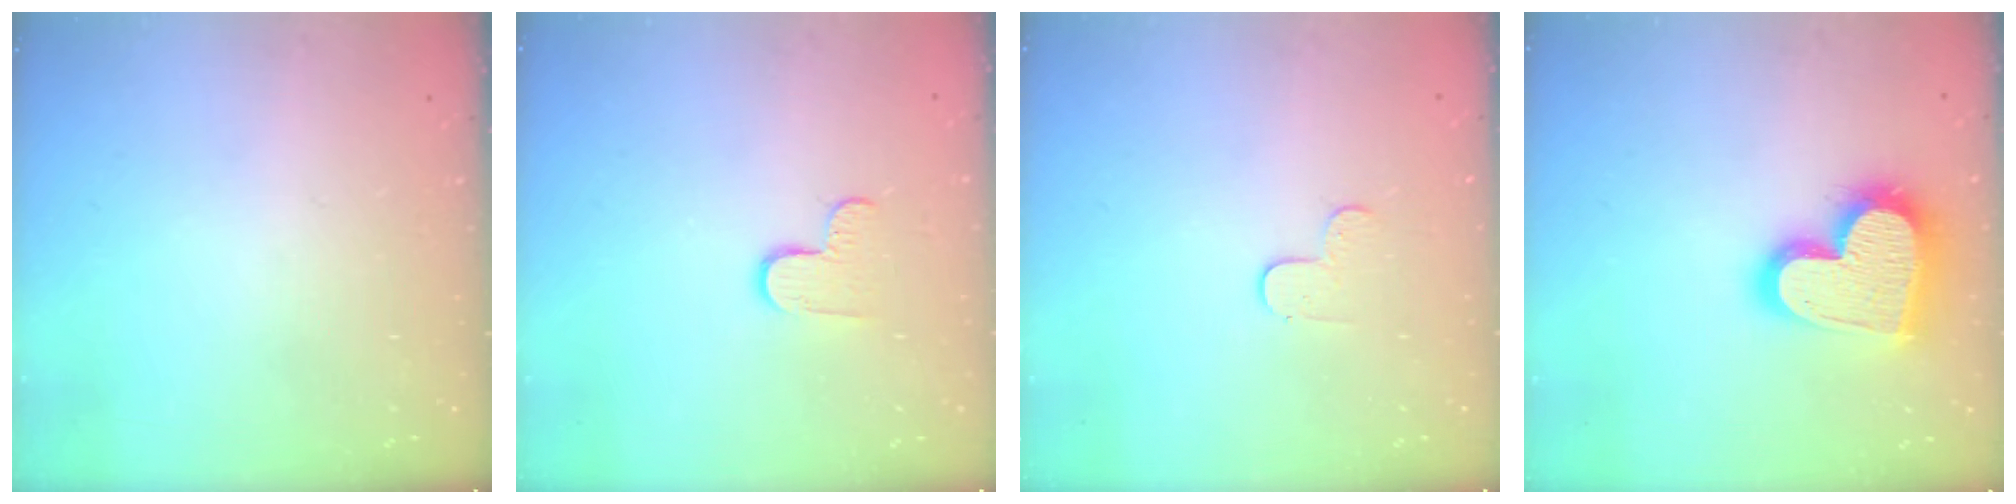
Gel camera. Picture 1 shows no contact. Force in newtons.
{"total": 4.5, "press": 4.5, "slide": 0.4}
{"total": 3.7, "press": 3.7, "slide": 0.4}
{"total": 21.5, "press": 21.4, "slide": 1.5}